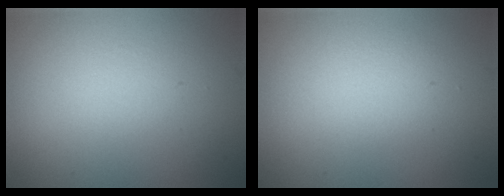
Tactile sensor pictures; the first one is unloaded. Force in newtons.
{"total": 1.7, "press": 1.7, "slide": 0.1}